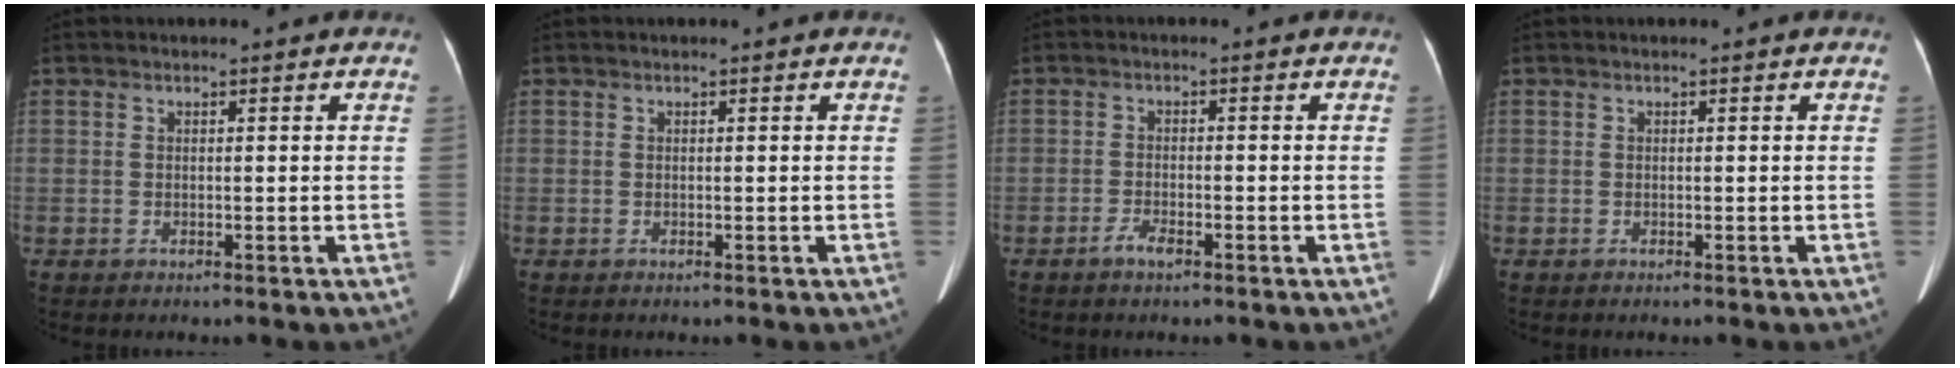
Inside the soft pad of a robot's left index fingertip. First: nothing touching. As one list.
[{"total": 0.0}, {"total": 2.1, "force": [-1.5, 0.5, 1.4], "torque": [-0.030, -0.001, -0.028]}, {"total": 0.0}]